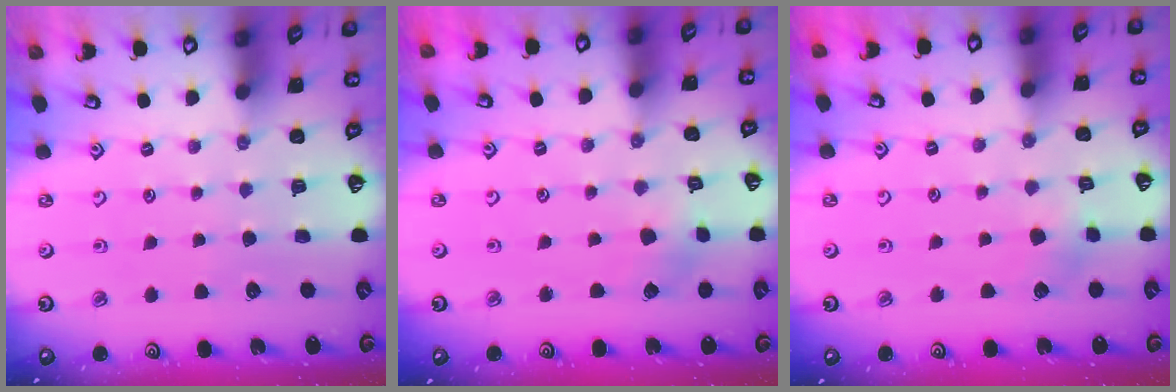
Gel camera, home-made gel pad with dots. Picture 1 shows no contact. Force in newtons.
{"total": 2.9, "press": 2.9, "slide": 0.3}
{"total": 4.7, "press": 4.7, "slide": 0.4}